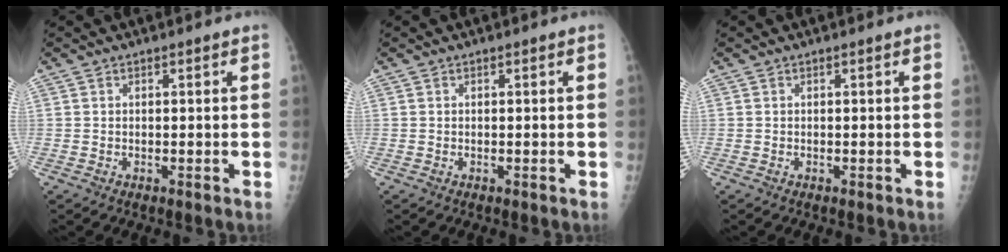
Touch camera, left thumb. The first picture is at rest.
{"total": 0.0}
{"total": 0.0}